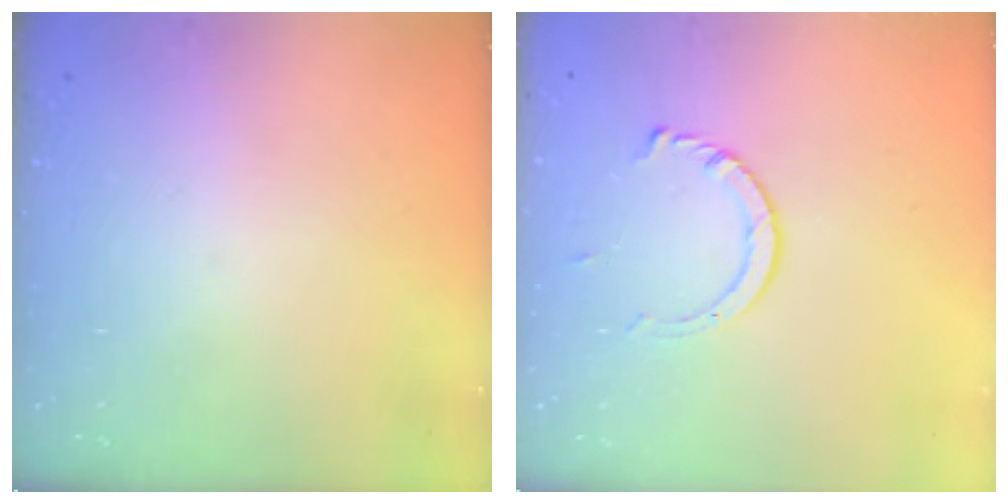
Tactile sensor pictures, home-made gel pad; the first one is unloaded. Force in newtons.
{"total": 3.9, "press": 3.9, "slide": 0.4}